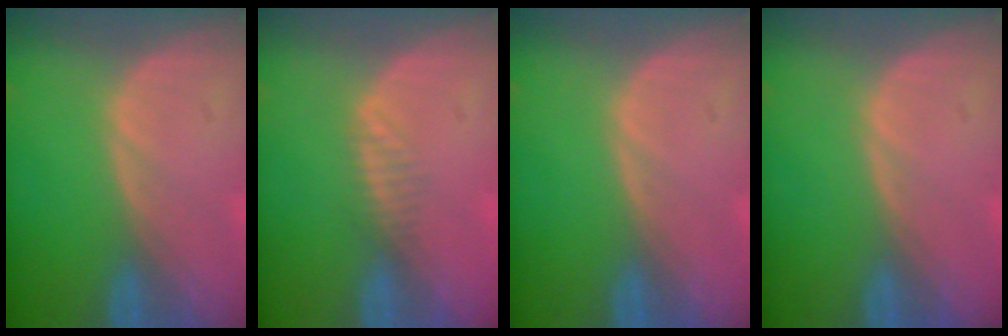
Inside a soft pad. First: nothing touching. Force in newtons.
{"total": 1.7, "press": 1.4, "slide": 1.0}
{"total": 0.0}
{"total": 0.0}